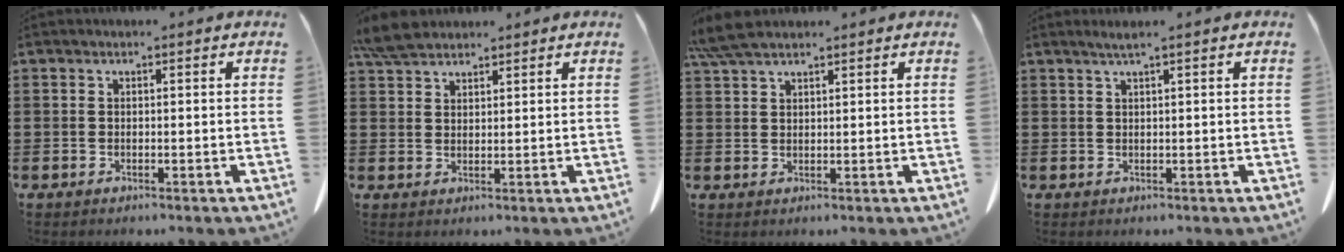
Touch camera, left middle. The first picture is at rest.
{"total": 4.8, "force": [4.2, 1.5, 1.9], "torque": [-0.049, -0.002, 0.082]}
{"total": 4.7, "force": [3.8, 0.9, 2.7], "torque": [-0.070, -0.004, 0.070]}
{"total": 1.4, "force": [0.9, -0.2, 1.0], "torque": [-0.020, -0.003, 0.017]}